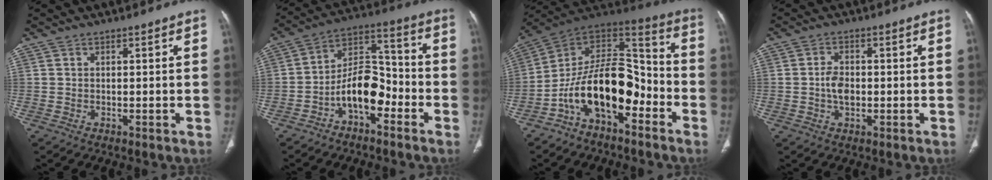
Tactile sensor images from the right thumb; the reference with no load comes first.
{"total": 11.6, "force": [-5.0, 6.4, 8.3], "torque": [-0.122, 0.066, -0.092]}
{"total": 18.2, "force": [-7.5, 9.6, 13.5], "torque": [-0.202, 0.093, -0.135]}
{"total": 3.9, "force": [-0.5, 2.5, 2.9], "torque": [-0.048, 0.009, -0.012]}